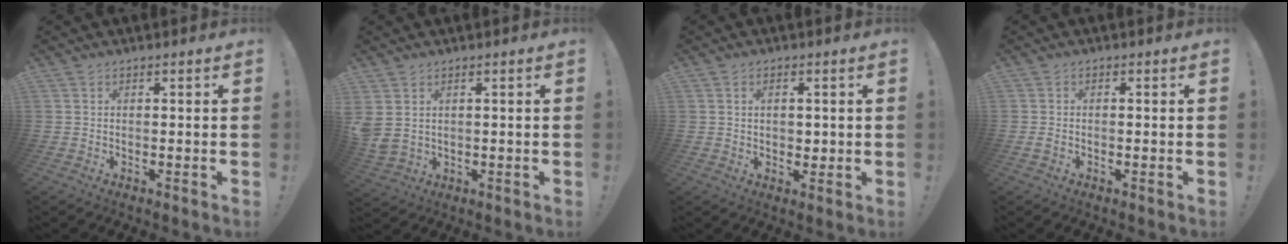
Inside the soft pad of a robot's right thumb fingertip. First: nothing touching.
{"total": 4.1, "force": [1.7, 2.3, 2.9], "torque": [-0.071, -0.006, 0.035]}
{"total": 3.2, "force": [0.8, 2.4, 1.9], "torque": [-0.019, -0.002, 0.010]}
{"total": 1.3, "force": [-0.6, 0.6, 1.0], "torque": [-0.018, 0.006, -0.009]}